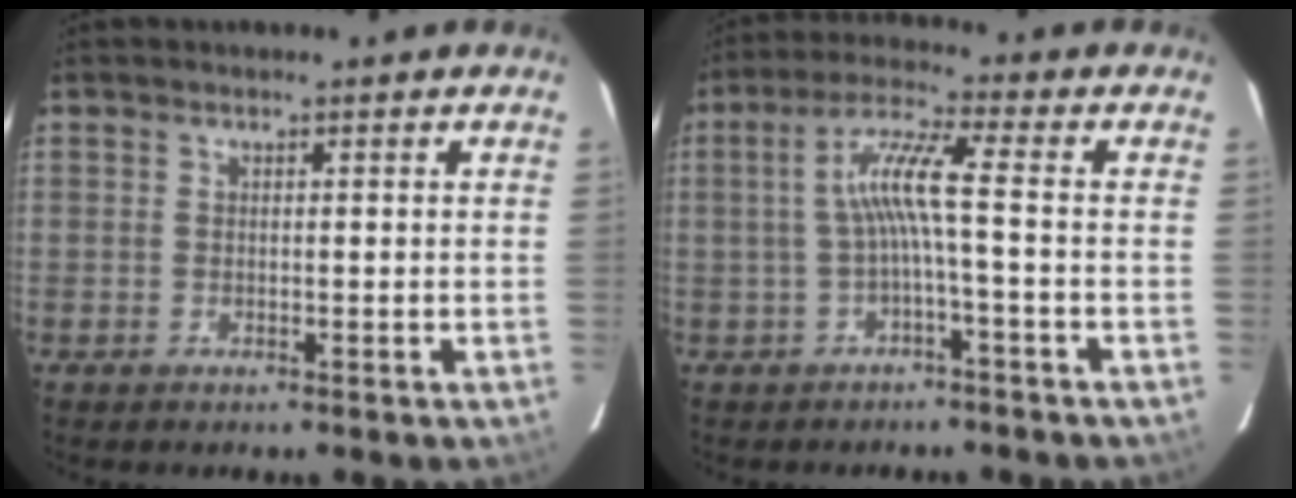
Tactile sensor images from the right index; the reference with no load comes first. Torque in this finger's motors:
{"motor_torque": [0.78, -0.13, 0.48, 0.15]}